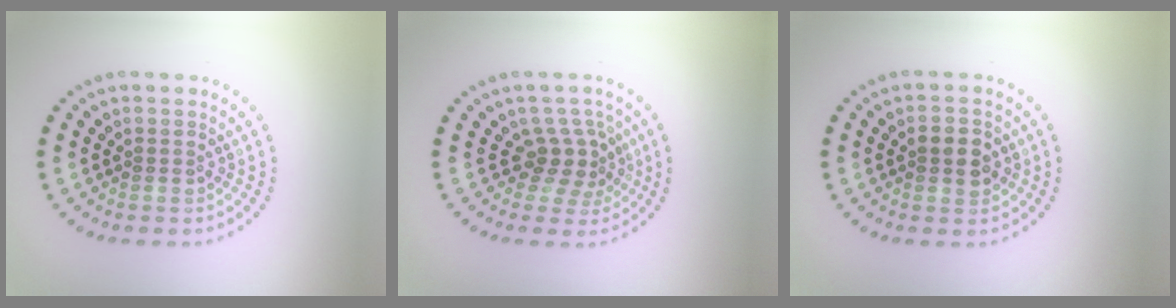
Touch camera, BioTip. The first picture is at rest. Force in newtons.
{"total": 2.9, "press": 2.0, "slide": 2.1}
{"total": 2.3, "press": 2.3, "slide": 0.3}